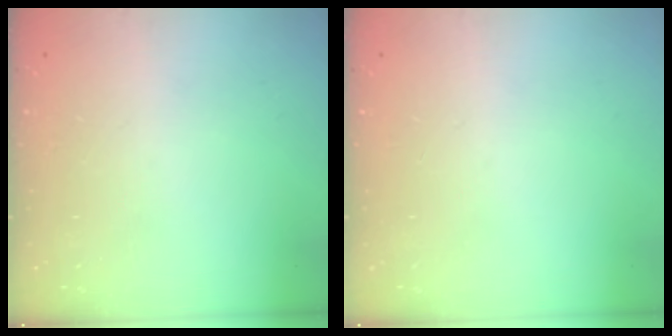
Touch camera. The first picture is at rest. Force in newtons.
{"total": 0.0}